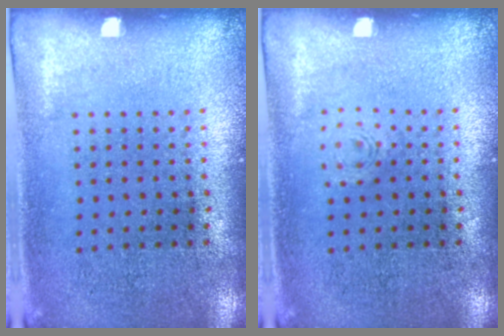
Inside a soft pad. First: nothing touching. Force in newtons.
{"total": 0.8, "press": 0.8, "slide": 0.2}